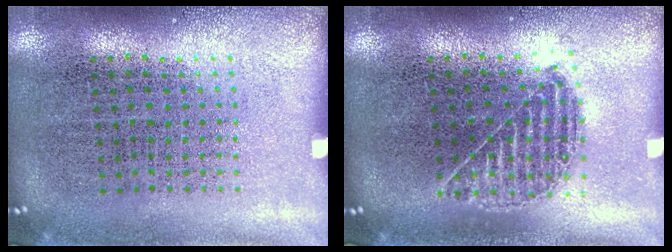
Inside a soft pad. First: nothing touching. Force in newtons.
{"total": 1.0, "press": 0.9, "slide": 0.3}